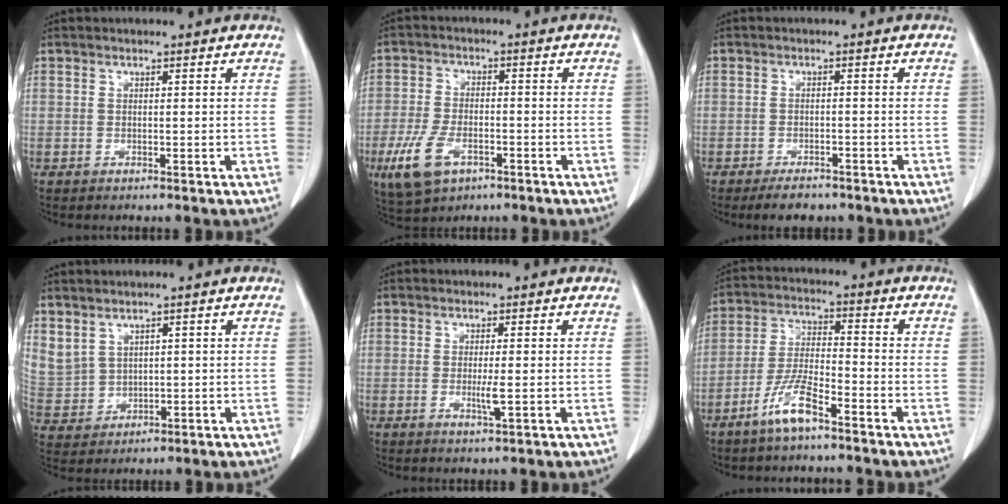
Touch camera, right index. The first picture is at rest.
{"total": 8.2, "force": [-3.9, 4.3, 5.8], "torque": [-0.131, -0.006, -0.065]}
{"total": 3.9, "force": [-3.1, 1.6, 1.7], "torque": [-0.028, -0.001, -0.044]}
{"total": 9.2, "force": [4.5, 7.2, 3.7], "torque": [-0.119, 0.016, 0.118]}
{"total": 2.1, "force": [-0.2, 0.0, 2.1], "torque": [-0.040, -0.004, -0.002]}
{"total": 7.4, "force": [-5.0, 1.1, 5.4], "torque": [-0.116, -0.008, -0.099]}